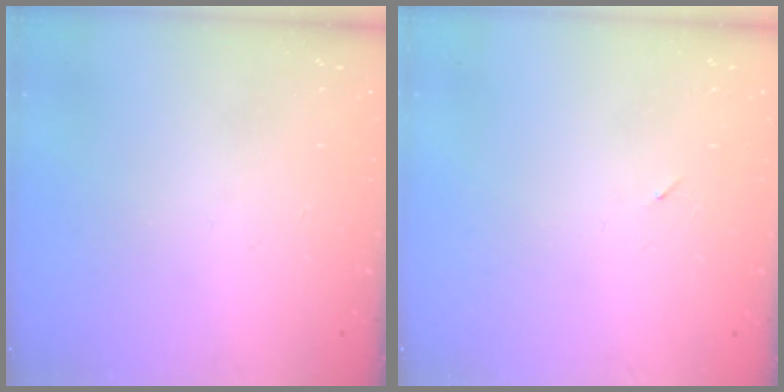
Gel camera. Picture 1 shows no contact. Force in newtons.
{"total": 2.2, "press": 1.9, "slide": 1.2}